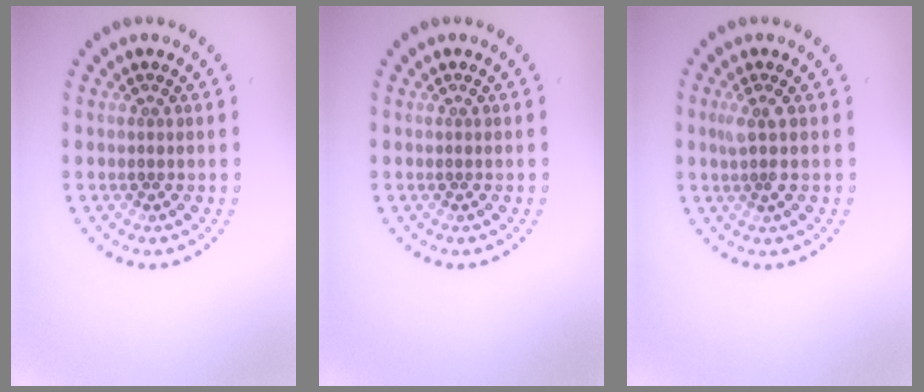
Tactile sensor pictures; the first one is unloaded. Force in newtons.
{"total": 0.0}
{"total": 1.6, "press": 1.3, "slide": 0.9}